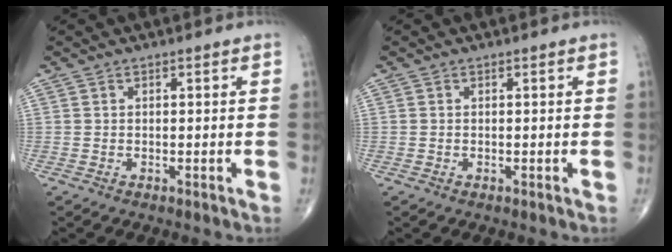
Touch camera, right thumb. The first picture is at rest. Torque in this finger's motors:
{"motor_torque": [0.30, -0.13, 0.02, 0.06, 0.01]}